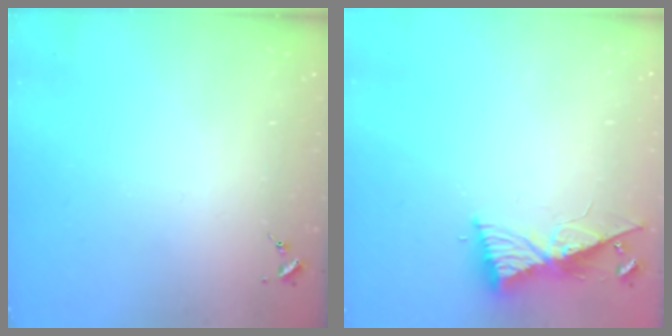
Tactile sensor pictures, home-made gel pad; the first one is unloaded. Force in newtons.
{"total": 9.3, "press": 9.3, "slide": 0.8}